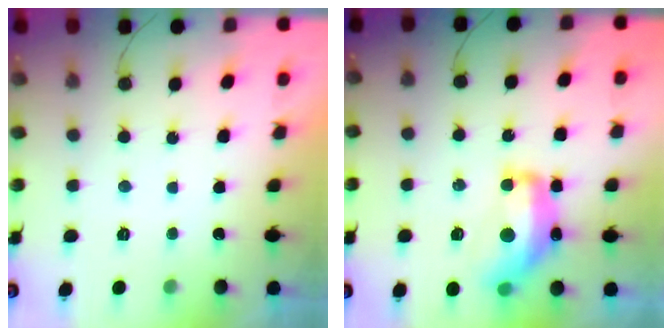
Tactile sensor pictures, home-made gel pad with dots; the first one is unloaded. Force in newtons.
{"total": 14.3, "press": 14.2, "slide": 1.3}